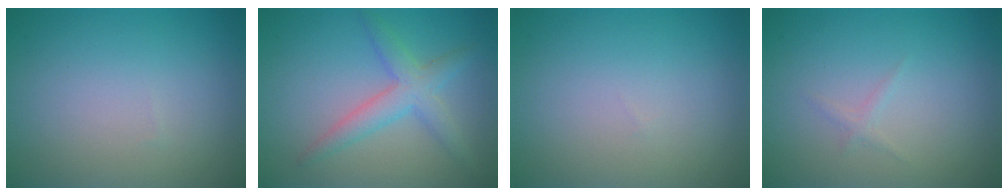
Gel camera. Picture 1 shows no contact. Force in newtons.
{"total": 3.3, "press": 3.3, "slide": 0.1}
{"total": 0.0}
{"total": 0.7, "press": 0.7, "slide": 0.1}